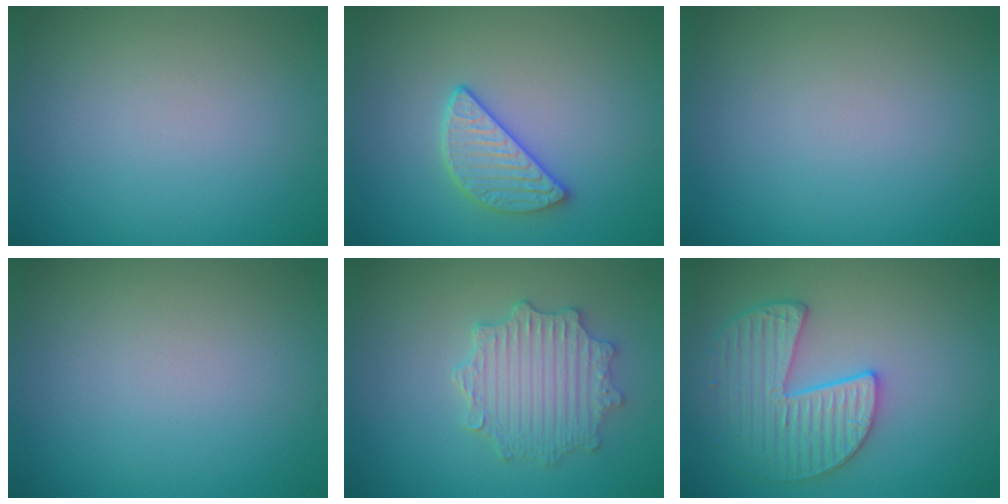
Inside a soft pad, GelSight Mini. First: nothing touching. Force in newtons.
{"total": 2.9, "press": 2.6, "slide": 1.1}
{"total": 0.0}
{"total": 0.0}
{"total": 4.5, "press": 3.8, "slide": 2.4}
{"total": 4.2, "press": 4.1, "slide": 1.0}